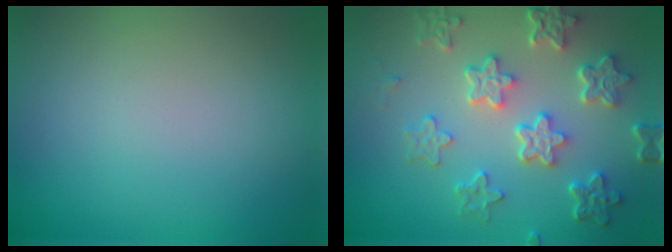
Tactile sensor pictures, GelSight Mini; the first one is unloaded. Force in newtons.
{"total": 6.1, "press": 4.7, "slide": 3.9}